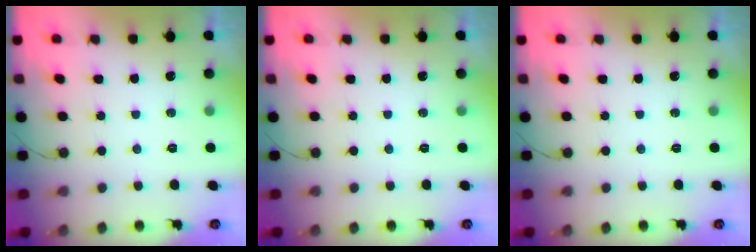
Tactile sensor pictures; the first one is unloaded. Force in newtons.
{"total": 0.0}
{"total": 0.0}